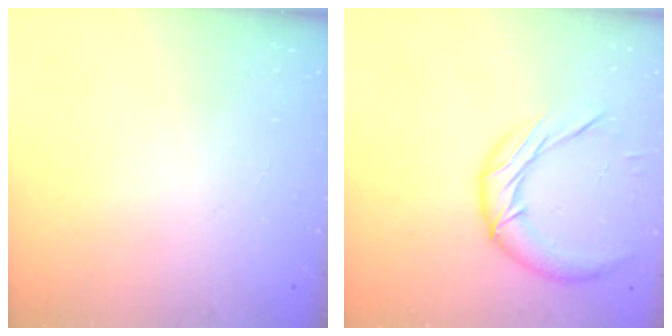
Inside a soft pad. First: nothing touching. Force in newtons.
{"total": 13.1, "press": 13.0, "slide": 1.0}